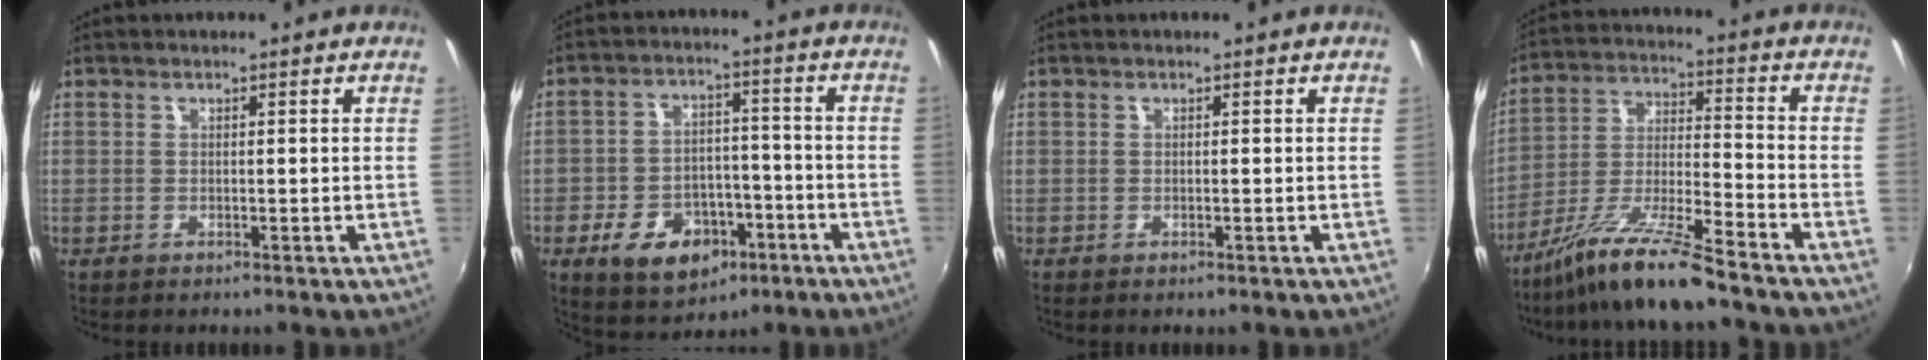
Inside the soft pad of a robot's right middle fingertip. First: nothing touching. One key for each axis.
{"total": 12.5, "fx": -6.4, "fy": 8.2, "fz": 6.9, "tx": -0.156, "ty": 0.013, "tz": -0.088}
{"total": 0.0}
{"total": 12.5, "fx": -10.2, "fy": 0.3, "fz": 7.2, "tx": -0.154, "ty": -0.003, "tz": -0.194}